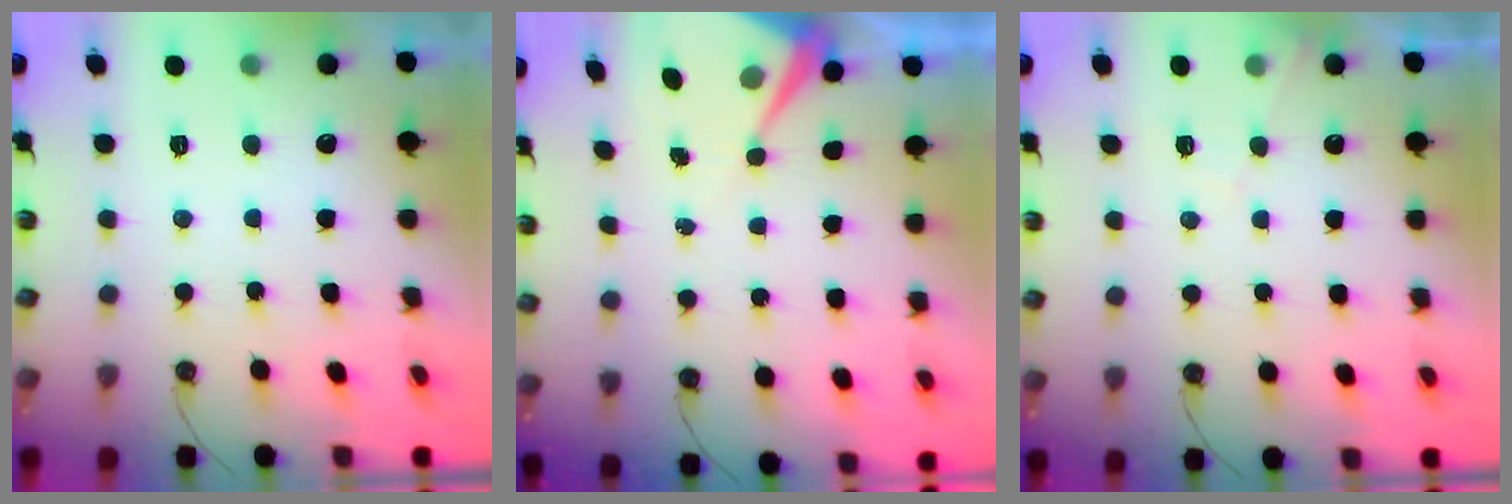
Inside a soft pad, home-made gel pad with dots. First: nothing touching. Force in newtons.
{"total": 8.0, "press": 7.9, "slide": 1.1}
{"total": 4.9, "press": 4.9, "slide": 0.7}